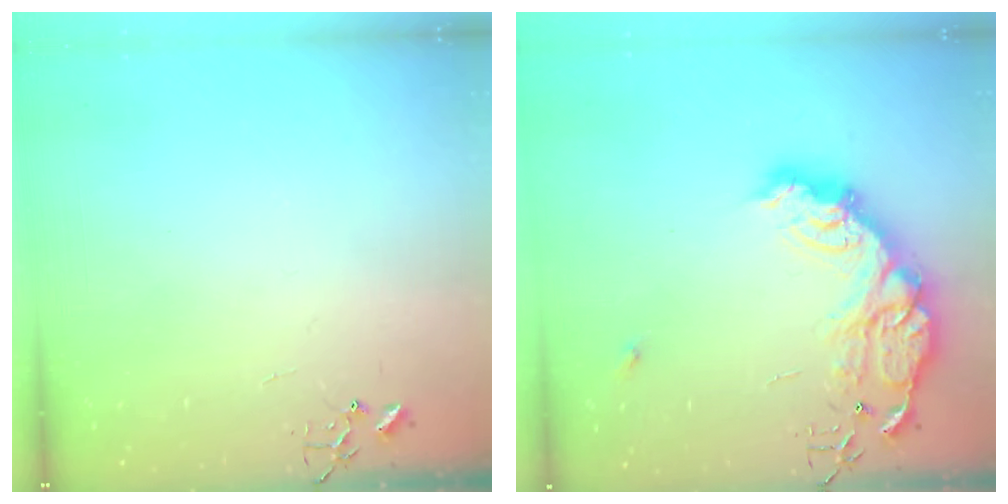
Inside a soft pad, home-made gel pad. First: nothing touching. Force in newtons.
{"total": 18.7, "press": 18.7, "slide": 1.3}